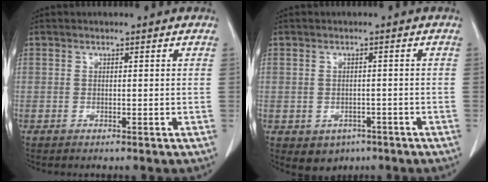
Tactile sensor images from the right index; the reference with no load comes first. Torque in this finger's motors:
{"motor_torque": [-0.36, -0.22, -0.21, -0.07]}